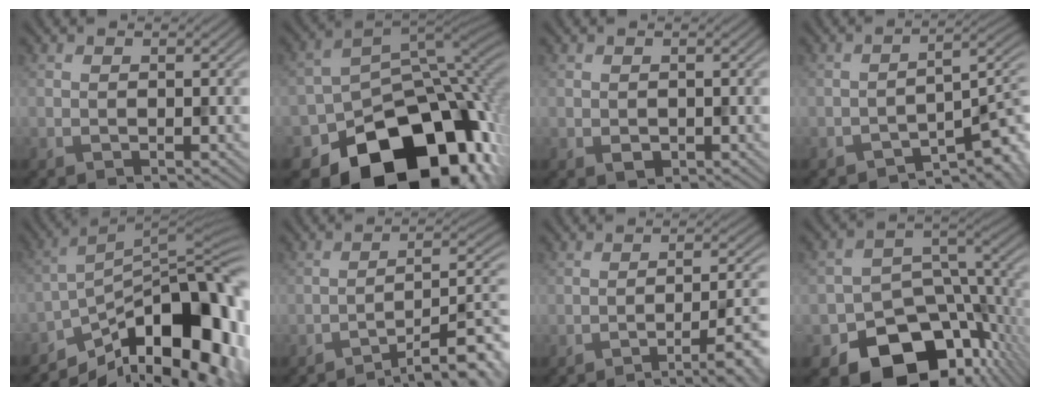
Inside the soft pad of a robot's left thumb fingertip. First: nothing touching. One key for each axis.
{"total": 18.4, "fx": -9.0, "fy": 12.4, "fz": 10.2, "tx": -0.140, "ty": -0.058, "tz": -0.131}
{"total": 1.2, "fx": -0.3, "fy": 0.9, "fz": 0.6, "tx": -0.015, "ty": -0.008, "tz": -0.006}
{"total": 6.1, "fx": -3.8, "fy": 1.8, "fz": 4.3, "tx": -0.055, "ty": -0.003, "tz": -0.063}
{"total": 16.3, "fx": -9.7, "fy": 6.6, "fz": 11.4, "tx": -0.171, "ty": -0.011, "tz": -0.170}
{"total": 9.9, "fx": -7.1, "fy": 2.0, "fz": 6.5, "tx": -0.097, "ty": 0.010, "tz": -0.106}
{"total": 7.1, "fx": -4.2, "fy": 1.4, "fz": 5.6, "tx": -0.086, "ty": 0.005, "tz": -0.064}
{"total": 13.6, "fx": -7.5, "fy": 8.9, "fz": 7.0, "tx": -0.113, "ty": -0.037, "tz": -0.121}